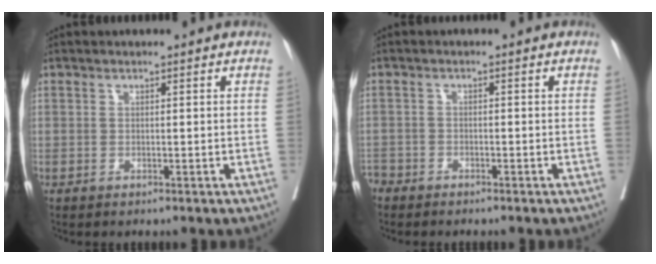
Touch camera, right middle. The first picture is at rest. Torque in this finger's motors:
{"motor_torque": [0.93, -1.20, 0.32, 0.08]}